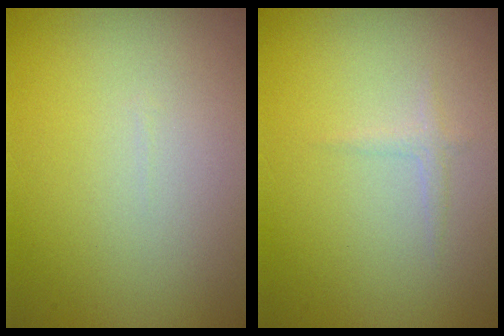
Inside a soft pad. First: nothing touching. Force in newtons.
{"total": 0.7, "press": 0.7, "slide": 0.0}